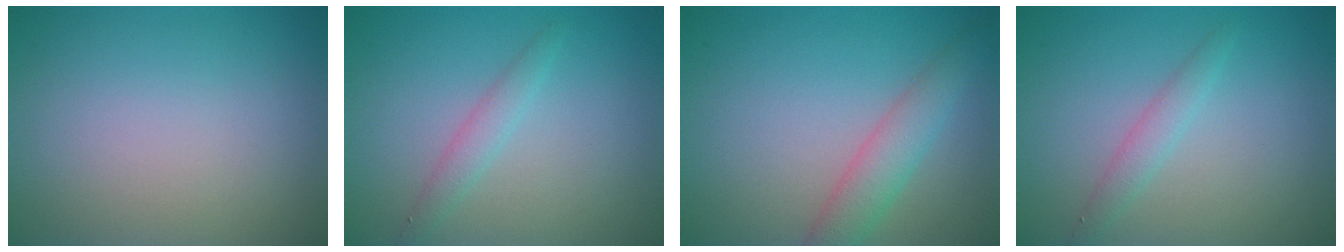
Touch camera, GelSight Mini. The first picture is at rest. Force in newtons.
{"total": 1.6, "press": 1.6, "slide": 0.0}
{"total": 3.2, "press": 3.2, "slide": 0.1}
{"total": 1.6, "press": 1.6, "slide": 0.0}